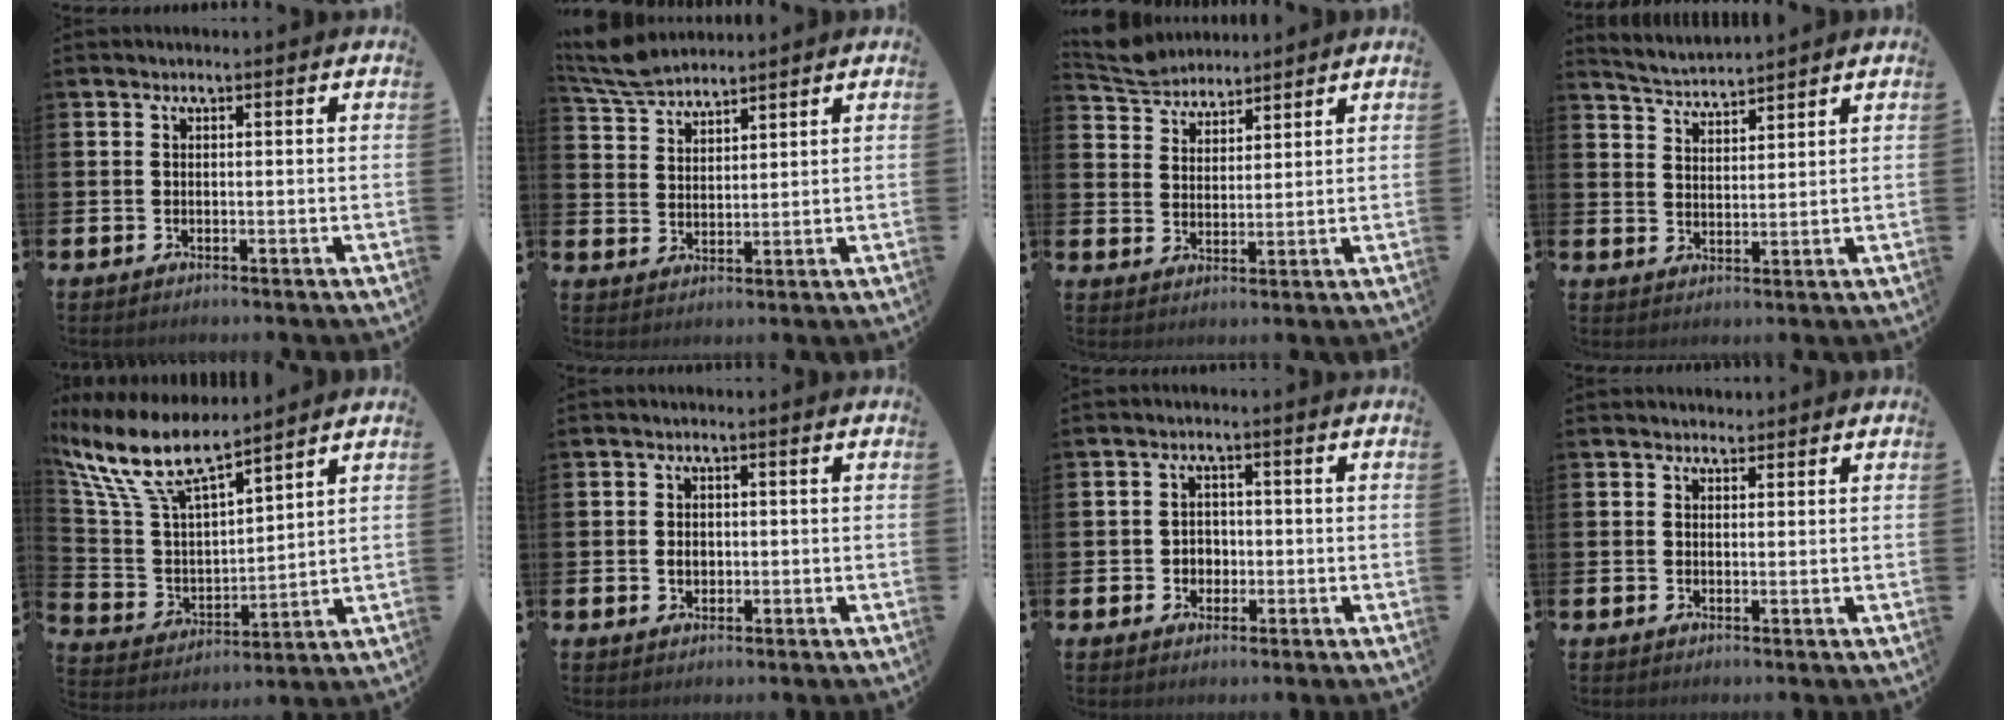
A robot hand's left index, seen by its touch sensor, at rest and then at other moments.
{"total": 6.2, "force": [5.9, 1.2, 1.4], "torque": [-0.051, -0.021, 0.111]}
{"total": 5.2, "force": [5.0, 1.2, -0.1], "torque": [-0.023, -0.021, 0.094]}
{"total": 3.8, "force": [3.8, 0.1, -0.3], "torque": [-0.012, -0.024, 0.068]}
{"total": 11.3, "force": [9.5, 2.8, 5.5], "torque": [-0.150, -0.050, 0.168]}
{"total": 1.5, "force": [0.0, 1.2, 0.8], "torque": [-0.007, 0.004, -0.003]}
{"total": 2.3, "force": [-0.3, 2.2, 0.7], "torque": [-0.009, 0.003, -0.013]}
{"total": 1.6, "force": [1.5, 0.7, -0.1], "torque": [0.009, -0.002, 0.027]}